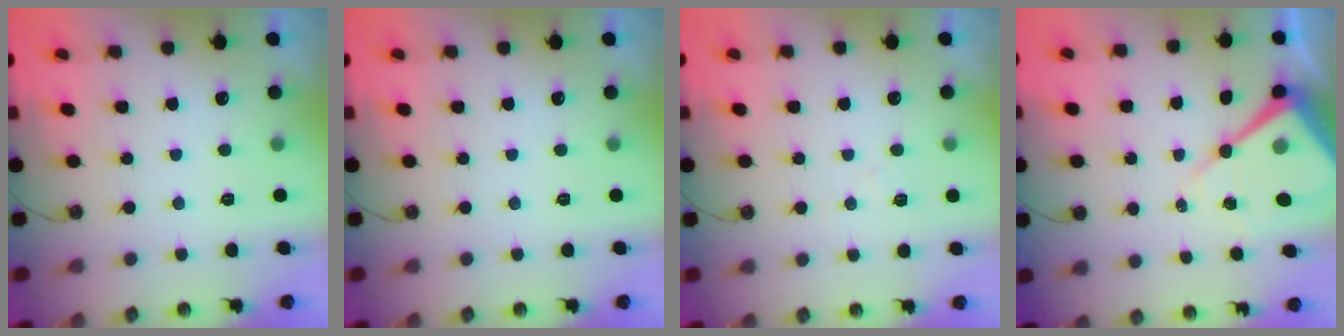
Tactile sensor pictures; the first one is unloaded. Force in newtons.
{"total": 0.0}
{"total": 6.4, "press": 6.3, "slide": 0.8}
{"total": 12.1, "press": 12.1, "slide": 1.0}